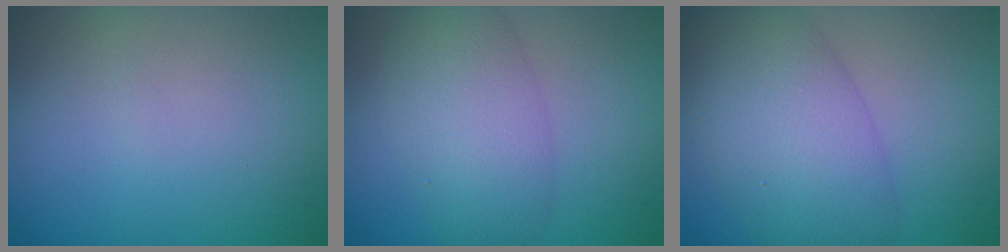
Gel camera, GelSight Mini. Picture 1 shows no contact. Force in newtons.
{"total": 5.4, "press": 5.4, "slide": 0.2}
{"total": 7.6, "press": 7.6, "slide": 0.3}